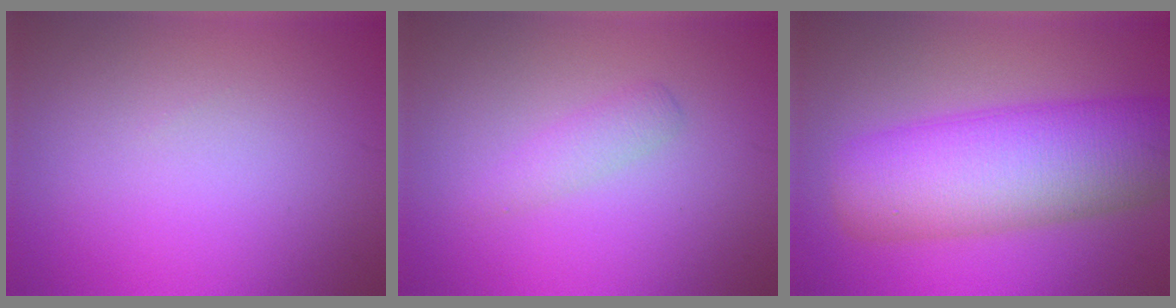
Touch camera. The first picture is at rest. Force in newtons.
{"total": 1.5, "press": 1.5, "slide": 0.1}
{"total": 10.8, "press": 10.8, "slide": 0.4}